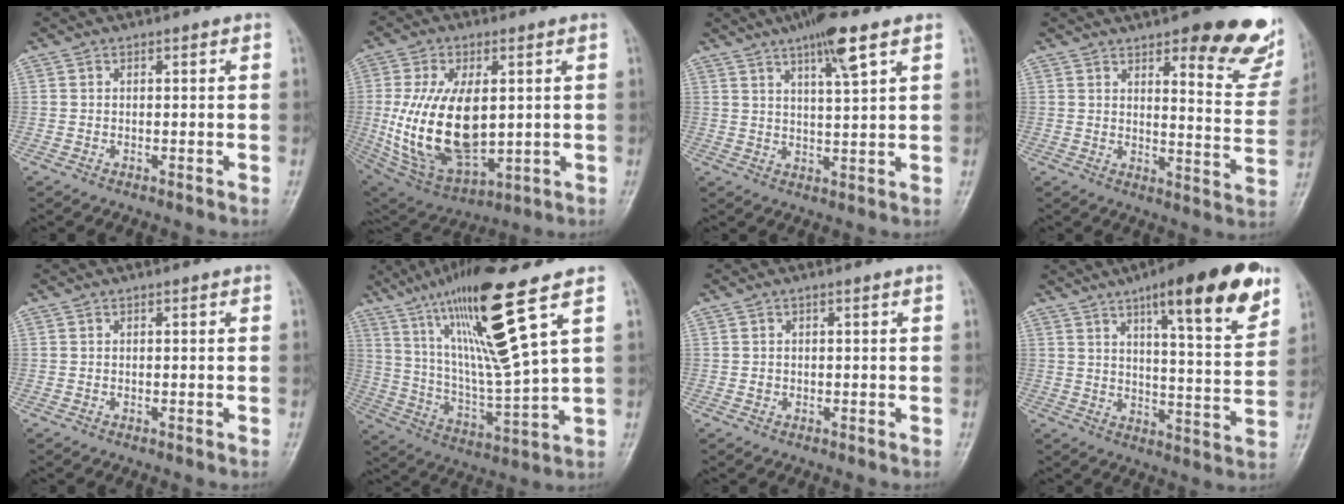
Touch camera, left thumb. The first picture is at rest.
{"total": 19.6, "force": [0.7, 10.3, 16.7], "torque": [-0.317, -0.017, 0.033]}
{"total": 8.2, "force": [4.9, 1.0, 6.5], "torque": [-0.111, -0.019, 0.083]}
{"total": 18.3, "force": [11.4, 5.7, 13.1], "torque": [-0.118, -0.067, 0.136]}
{"total": 0.0}
{"total": 20.1, "force": [10.5, 1.7, 17.0], "torque": [-0.304, -0.052, 0.192]}
{"total": 0.7, "force": [0.1, 0.4, 0.5], "torque": [-0.010, 0.006, 0.006]}
{"total": 18.3, "force": [10.6, 4.1, 14.3], "torque": [-0.172, -0.047, 0.153]}